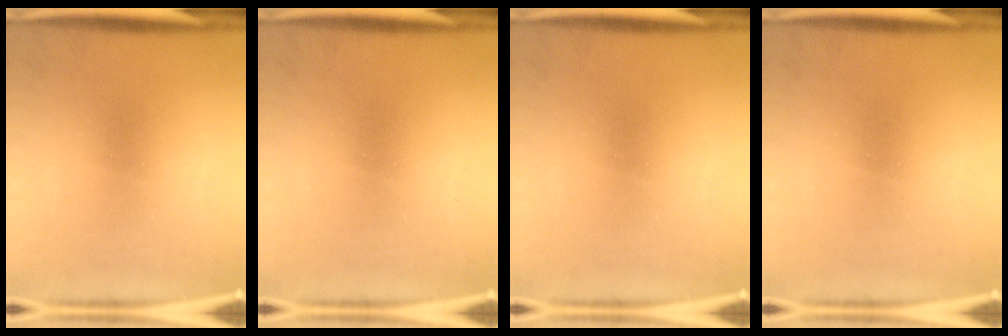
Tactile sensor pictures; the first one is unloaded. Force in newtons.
{"total": 0.0}
{"total": 0.0}
{"total": 0.0}